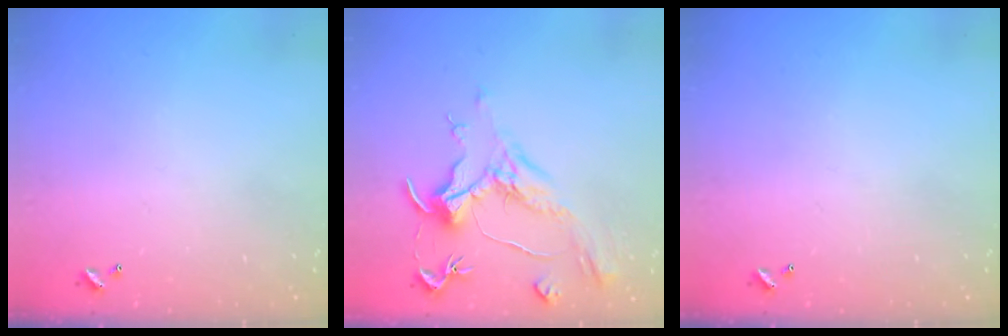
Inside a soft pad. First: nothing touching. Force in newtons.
{"total": 1.1, "press": 0.1, "slide": 1.1}
{"total": 0.0}